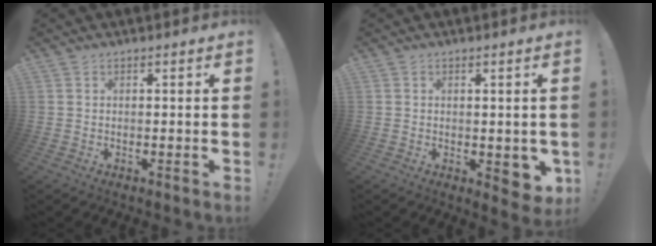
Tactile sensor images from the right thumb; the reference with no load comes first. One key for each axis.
{"total": 4.7, "fx": -0.5, "fy": 2.8, "fz": 3.8, "tx": -0.029, "ty": -0.002, "tz": -0.003}